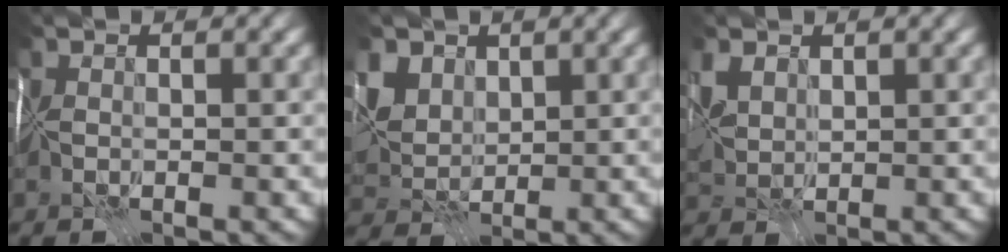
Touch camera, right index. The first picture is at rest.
{"total": 5.1, "force": [2.8, 3.4, 2.6], "torque": [-0.068, 0.015, 0.048]}
{"total": 1.9, "force": [1.5, 0.9, 0.8], "torque": [-0.016, -0.003, 0.032]}